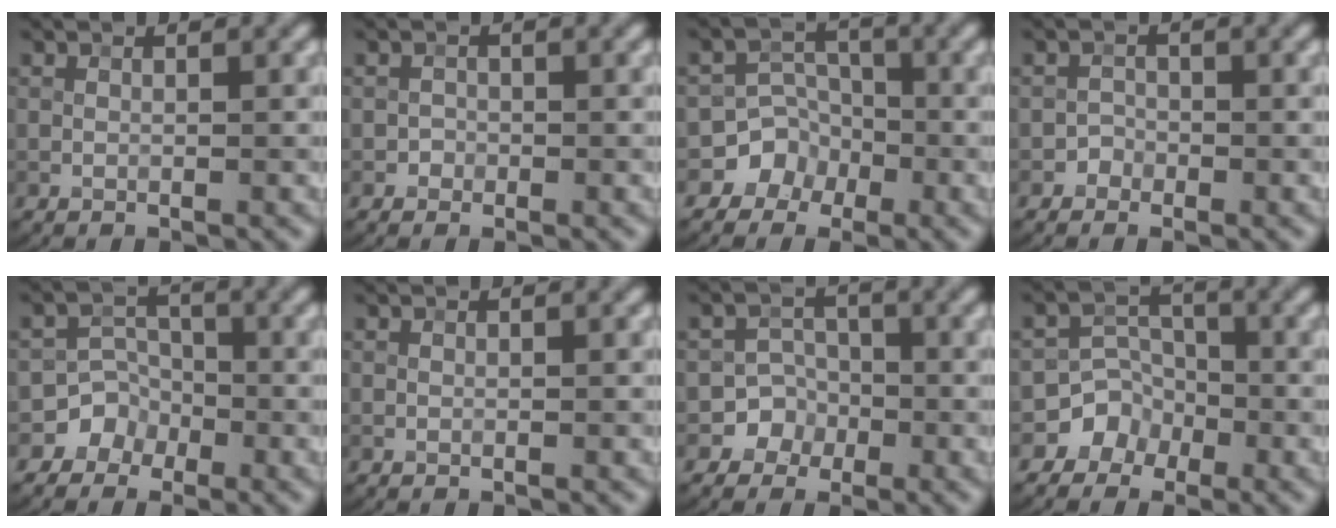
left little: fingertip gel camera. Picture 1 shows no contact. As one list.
[{"total": 0.8, "force": [-0.4, 0.7, -0.1], "torque": [0.013, -0.001, -0.006]}, {"total": 4.6, "force": [-2.4, 4.0, -0.1], "torque": [0.045, 0.011, -0.063]}, {"total": 1.0, "force": [-0.6, 0.8, -0.2], "torque": [0.015, 0.002, -0.013]}, {"total": 3.5, "force": [-2.0, 2.9, -0.1], "torque": [0.044, 0.016, -0.048]}, {"total": 0.0}, {"total": 3.8, "force": [-1.8, 3.3, 0.0], "torque": [0.040, 0.005, -0.045]}, {"total": 4.0, "force": [-2.3, 3.3, -0.1], "torque": [0.044, 0.017, -0.056]}]